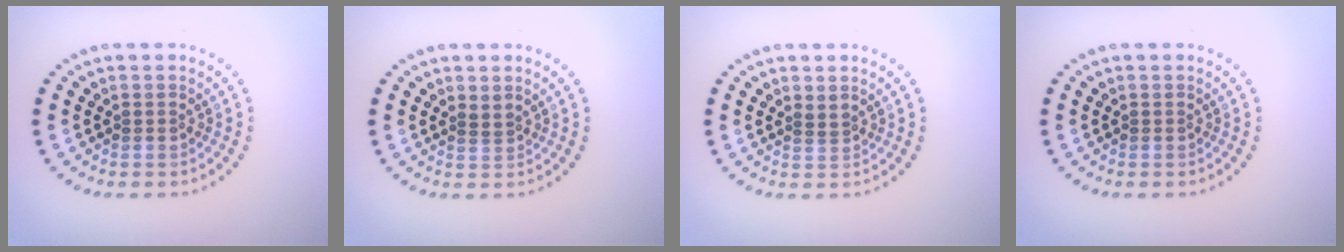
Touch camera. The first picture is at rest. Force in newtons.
{"total": 0.6, "press": 0.4, "slide": 0.5}
{"total": 0.6, "press": 0.4, "slide": 0.5}
{"total": 0.0}